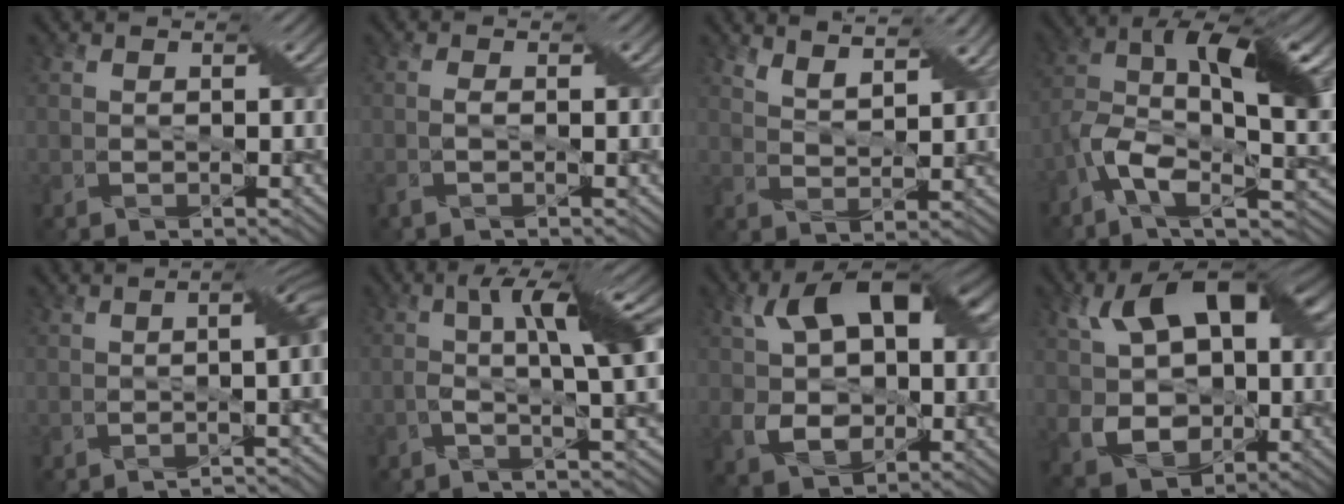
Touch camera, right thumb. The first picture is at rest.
{"total": 1.2, "force": [-0.6, 0.1, 1.1], "torque": [-0.028, 0.007, -0.015]}
{"total": 5.6, "force": [4.4, 1.5, 3.1], "torque": [-0.061, -0.008, 0.087]}
{"total": 14.2, "force": [-2.2, 6.1, 12.7], "torque": [-0.244, 0.004, -0.044]}
{"total": 8.2, "force": [-2.4, 2.0, 7.5], "torque": [-0.077, 0.005, -0.043]}
{"total": 8.6, "force": [0.1, 1.3, 8.5], "torque": [-0.137, 0.016, -0.004]}
{"total": 11.9, "force": [2.3, 7.5, 8.9], "torque": [-0.160, 0.005, 0.033]}
{"total": 13.4, "force": [2.6, 8.7, 9.8], "torque": [-0.186, 0.007, 0.047]}